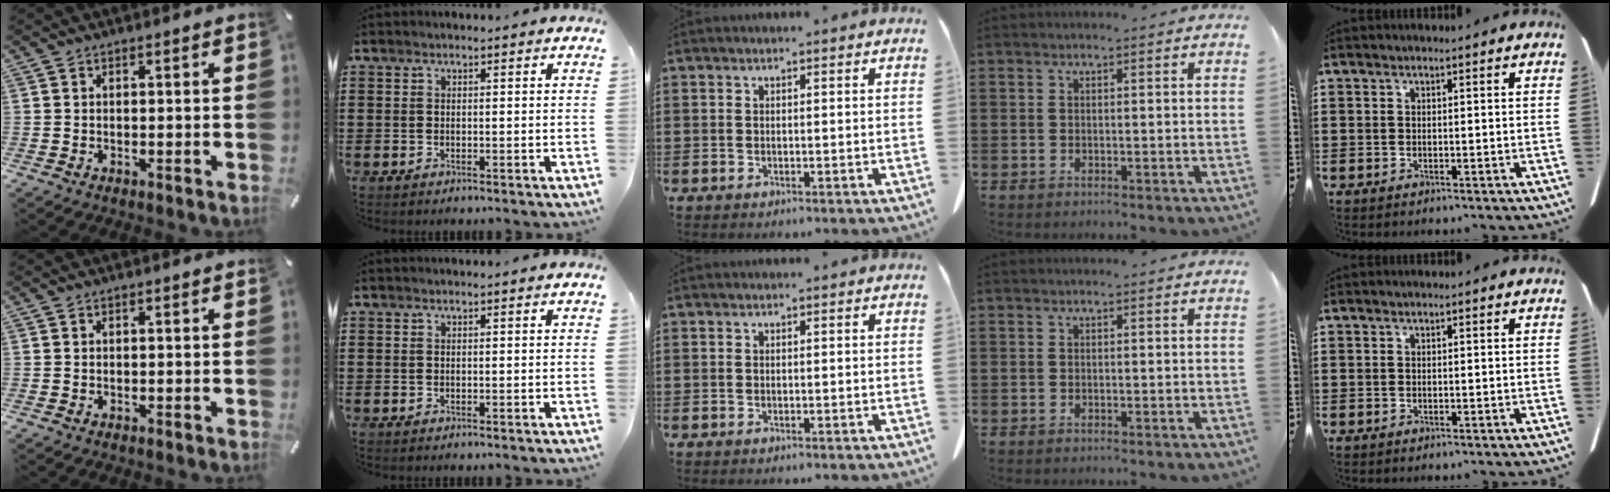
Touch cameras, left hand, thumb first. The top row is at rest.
{}